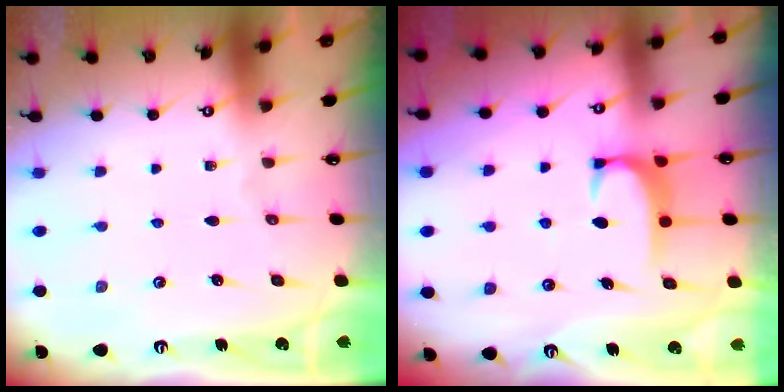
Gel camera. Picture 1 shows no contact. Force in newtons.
{"total": 1.9, "press": 1.9, "slide": 0.6}